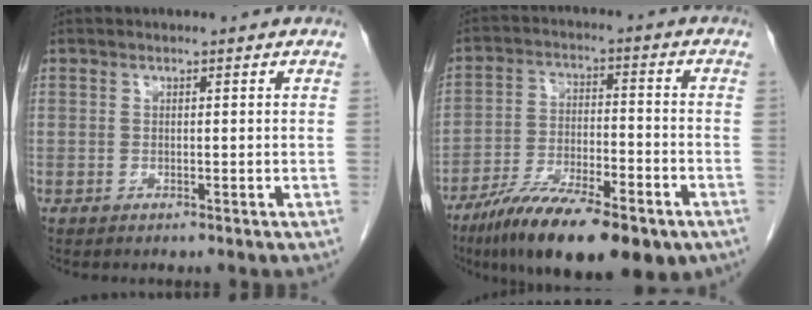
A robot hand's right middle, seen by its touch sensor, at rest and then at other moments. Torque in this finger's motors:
{"motor_torque": [1.39, -0.74, 0.28, 0.17]}